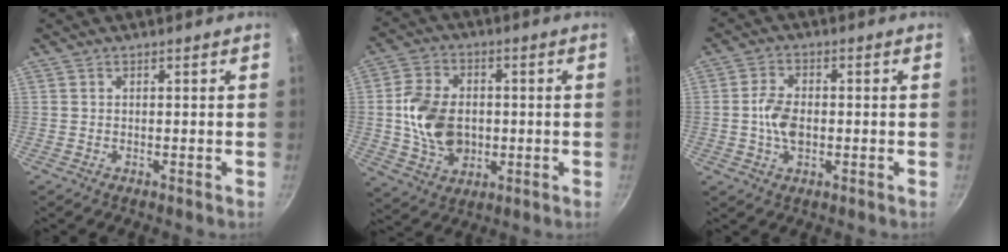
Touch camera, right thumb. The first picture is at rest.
{"total": 13.2, "force": [-0.3, 9.8, 8.8], "torque": [-0.140, 0.007, -0.003]}
{"total": 6.3, "force": [-0.6, 4.0, 4.8], "torque": [-0.084, 0.010, -0.015]}